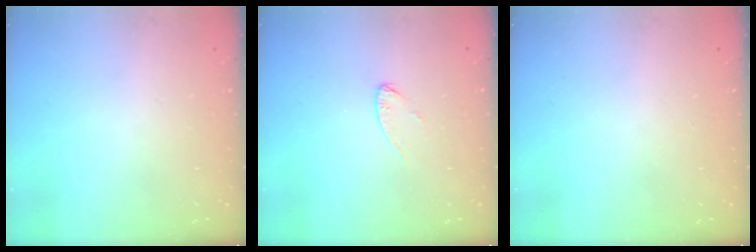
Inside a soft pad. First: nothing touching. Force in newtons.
{"total": 3.9, "press": 3.9, "slide": 0.3}
{"total": 0.0}